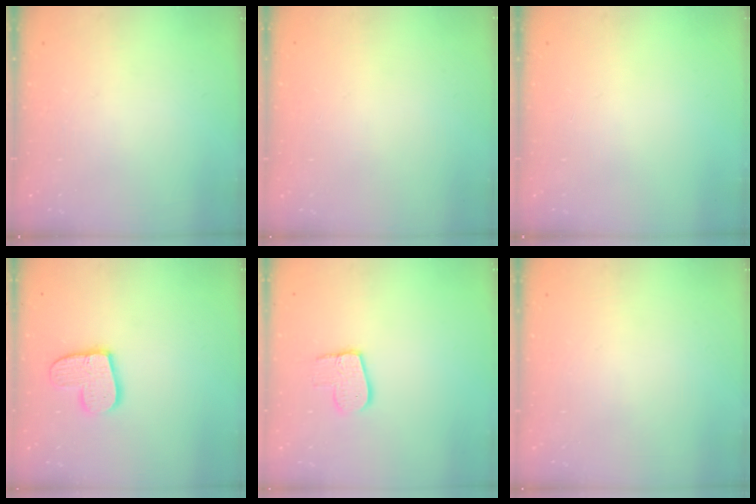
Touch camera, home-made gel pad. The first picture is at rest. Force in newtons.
{"total": 0.0}
{"total": 0.0}
{"total": 11.5, "press": 11.4, "slide": 0.9}
{"total": 8.9, "press": 8.8, "slide": 0.5}
{"total": 0.0}